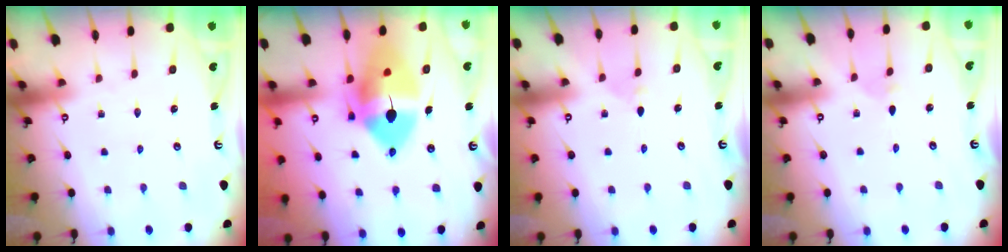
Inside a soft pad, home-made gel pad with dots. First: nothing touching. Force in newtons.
{"total": 17.4, "press": 17.2, "slide": 2.9}
{"total": 2.7, "press": 2.6, "slide": 0.7}
{"total": 1.8, "press": 1.8, "slide": 0.3}